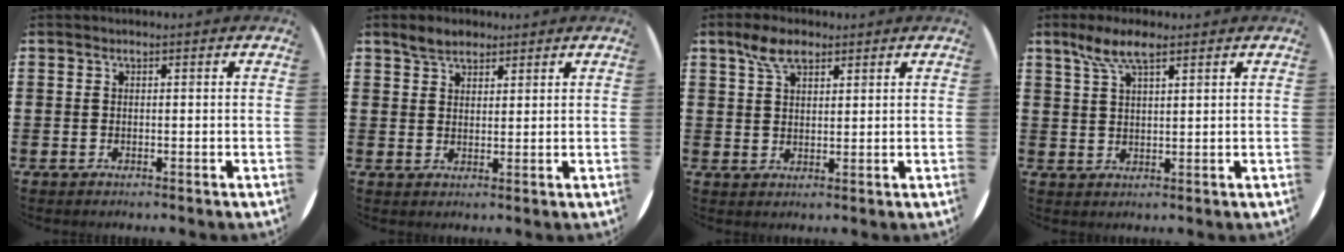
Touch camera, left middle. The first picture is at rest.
{"total": 3.1, "force": [2.6, 1.5, 0.8], "torque": [-0.012, 0.004, 0.049]}
{"total": 4.6, "force": [3.1, 2.1, 2.7], "torque": [-0.051, 0.005, 0.055]}
{"total": 5.9, "force": [3.8, 1.7, 4.1], "torque": [-0.090, 0.006, 0.068]}